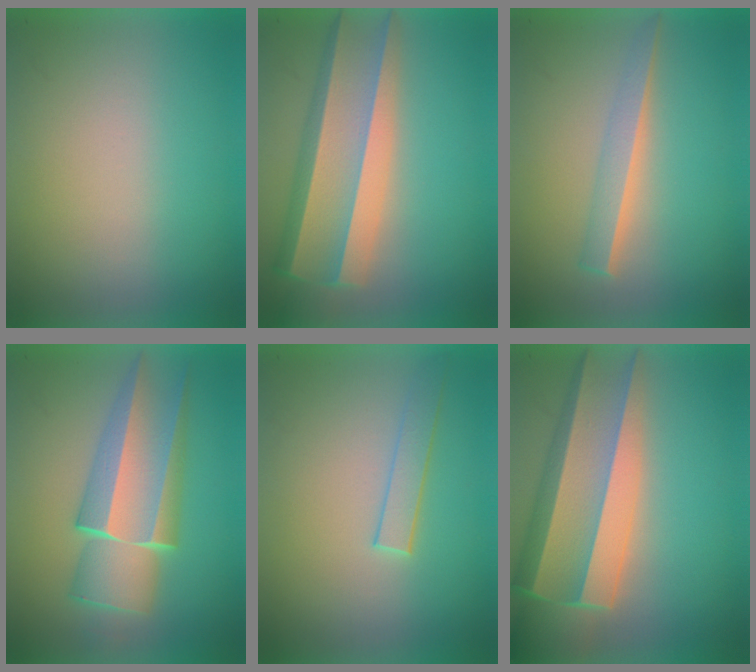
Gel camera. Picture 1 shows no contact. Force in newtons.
{"total": 6.2}
{"total": 2.4}
{"total": 6.2}
{"total": 1.5}
{"total": 9.9}